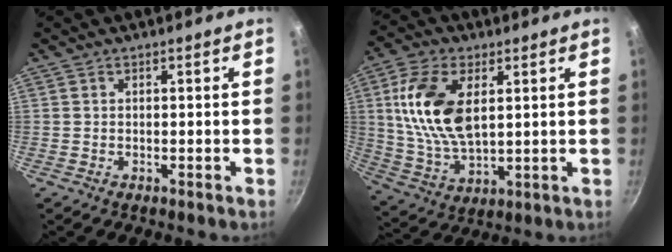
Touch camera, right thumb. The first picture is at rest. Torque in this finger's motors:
{"motor_torque": [0.84, 1.11, 1.68, 0.00, 0.56]}